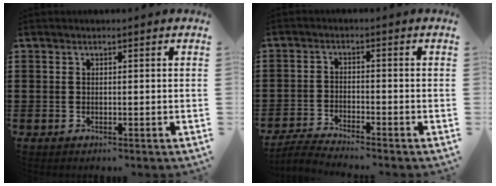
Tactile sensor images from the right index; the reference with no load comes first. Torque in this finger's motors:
{"motor_torque": [-0.24, -0.40, -0.61, -0.21]}